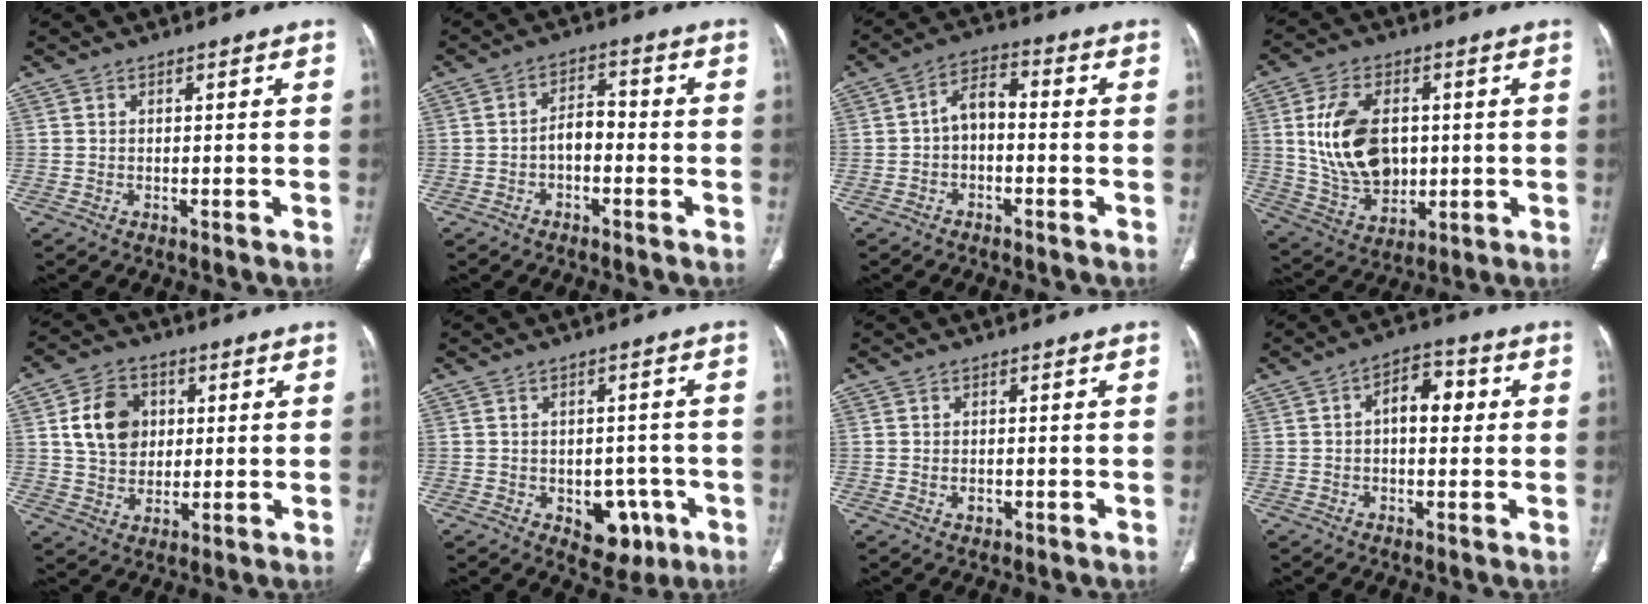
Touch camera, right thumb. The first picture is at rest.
{"total": 4.4, "force": [-1.5, 2.6, 3.2], "torque": [-0.045, 0.028, -0.032]}
{"total": 5.5, "force": [-0.9, 3.3, 4.2], "torque": [-0.064, 0.029, -0.028]}
{"total": 15.3, "force": [1.9, 10.2, 11.2], "torque": [-0.180, -0.009, 0.047]}
{"total": 10.6, "force": [2.3, 8.4, 6.1], "torque": [-0.079, -0.001, 0.042]}
{"total": 7.9, "force": [-3.0, 5.4, 5.0], "torque": [-0.029, 0.015, -0.027]}
{"total": 1.5, "force": [-0.4, 1.2, 0.9], "torque": [-0.012, 0.002, -0.003]}
{"total": 7.5, "force": [0.9, 4.3, 6.1], "torque": [-0.072, 0.021, 0.005]}